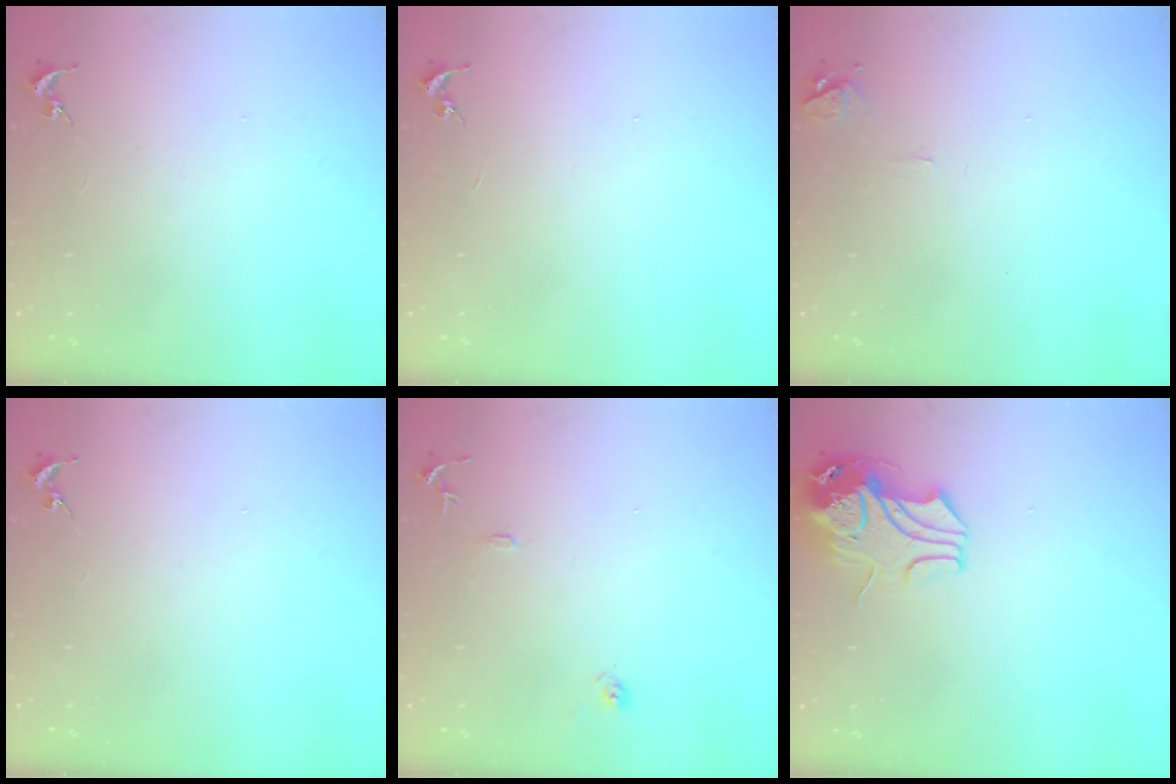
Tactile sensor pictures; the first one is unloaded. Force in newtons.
{"total": 0.0}
{"total": 6.3, "press": 6.3, "slide": 0.7}
{"total": 0.0}
{"total": 9.1, "press": 9.1, "slide": 0.8}
{"total": 11.7, "press": 11.5, "slide": 1.8}